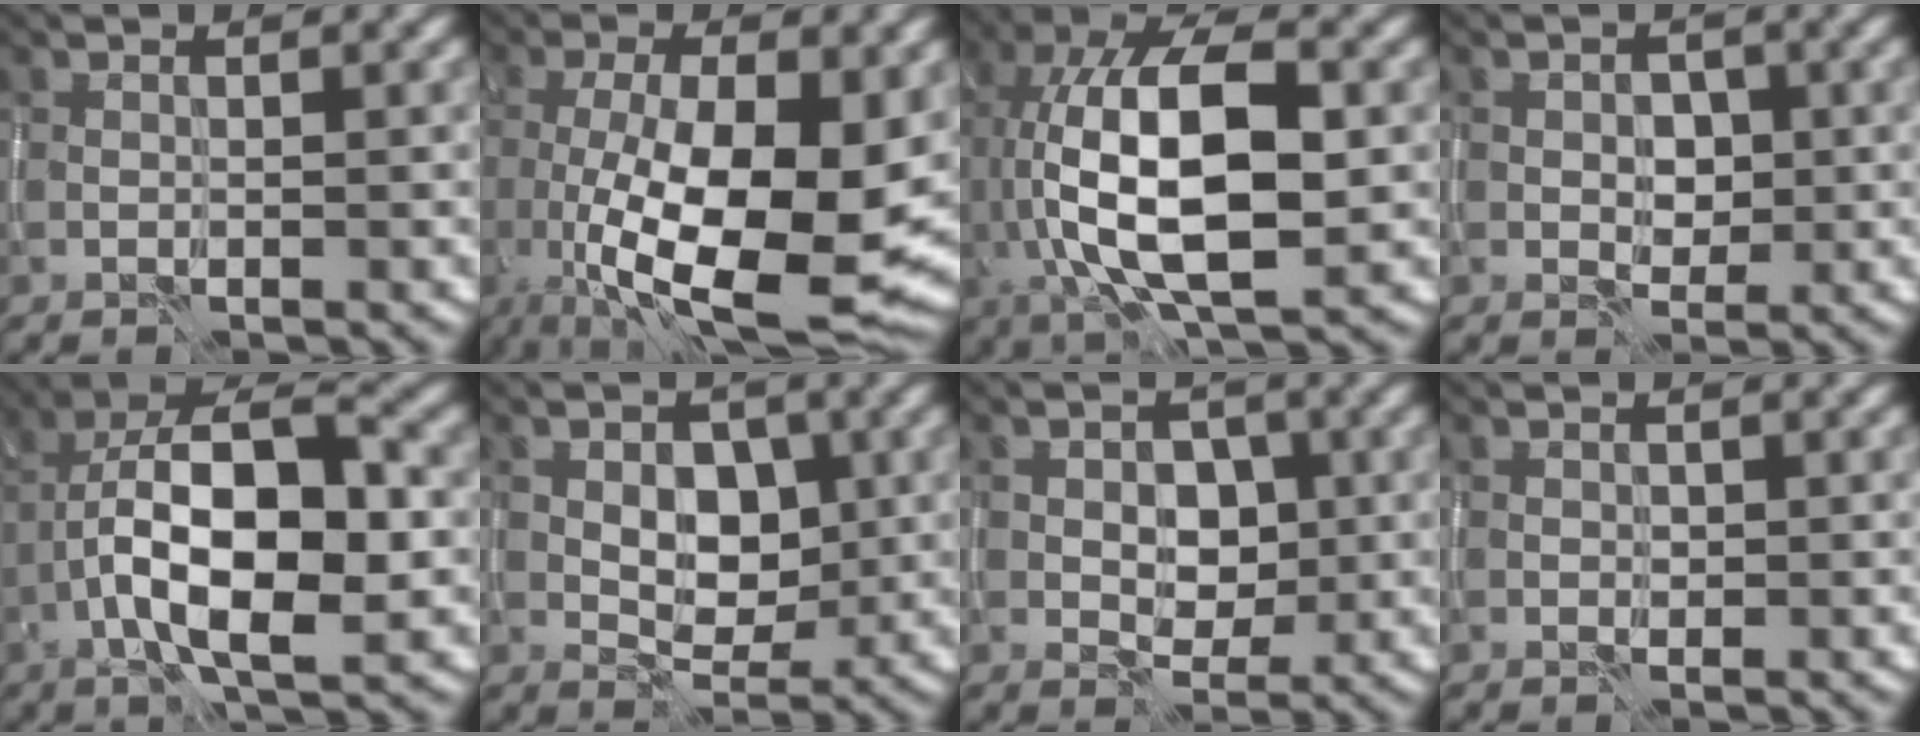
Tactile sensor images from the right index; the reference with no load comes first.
{"total": 12.9, "force": [-1.8, 4.5, 11.9], "torque": [-0.191, -0.022, -0.030]}
{"total": 12.9, "force": [0.5, 5.6, 11.6], "torque": [-0.215, 0.014, 0.001]}
{"total": 2.4, "force": [0.1, 1.8, 1.5], "torque": [-0.027, -0.002, 0.000]}
{"total": 11.2, "force": [-2.0, 4.3, 10.2], "torque": [-0.174, 0.015, -0.035]}
{"total": 4.4, "force": [0.4, 3.0, 3.2], "torque": [-0.043, -0.004, 0.008]}
{"total": 3.7, "force": [0.1, 2.8, 2.5], "torque": [-0.036, -0.004, 0.002]}
{"total": 0.6, "force": [0.0, 0.6, 0.3], "torque": [-0.005, -0.002, 0.004]}